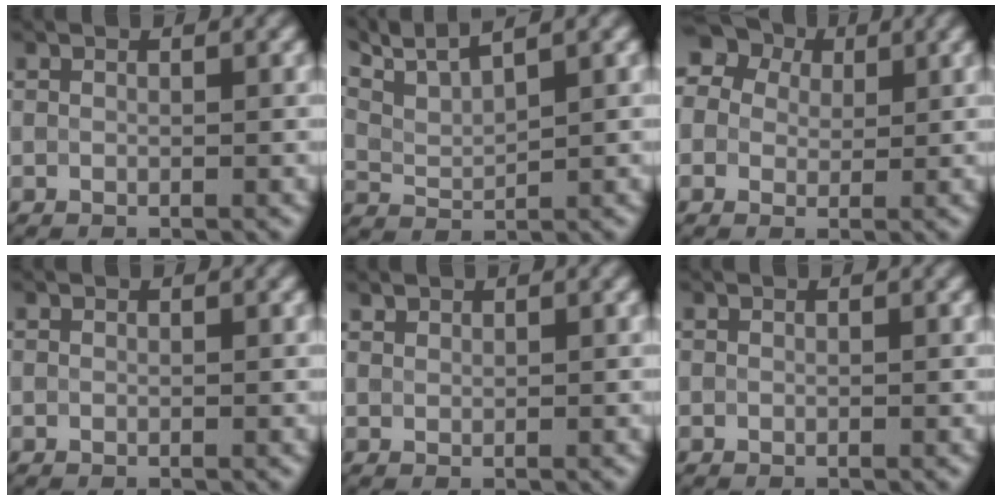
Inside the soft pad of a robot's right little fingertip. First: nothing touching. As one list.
[{"total": 5.1, "force": [4.2, 0.9, 2.7], "torque": [-0.059, 0.014, 0.081]}, {"total": 9.3, "force": [4.4, 6.8, 4.5], "torque": [-0.082, 0.043, 0.038]}, {"total": 0.0}, {"total": 0.9, "force": [0.8, 0.3, 0.1], "torque": [-0.004, 0.001, 0.020]}, {"total": 0.0}]